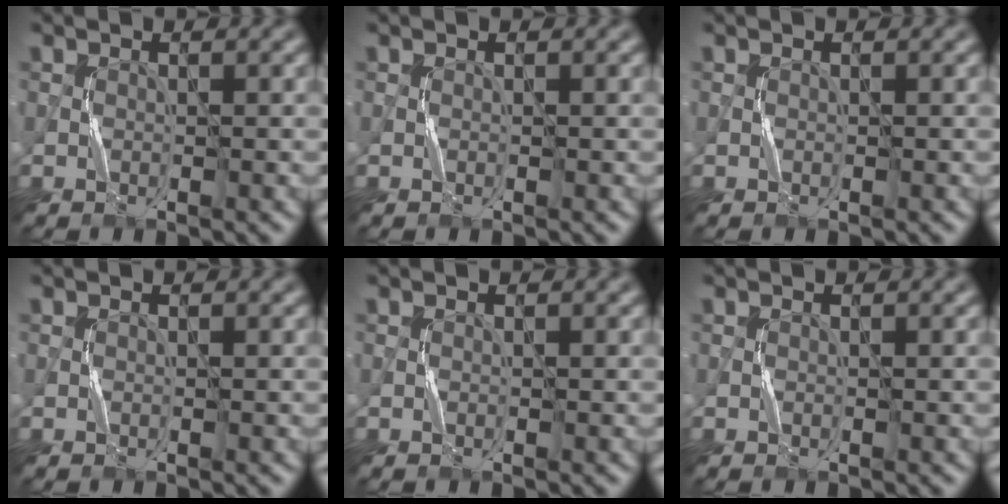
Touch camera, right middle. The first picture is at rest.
{"total": 0.0}
{"total": 0.0}
{"total": 0.0}
{"total": 0.0}
{"total": 0.0}